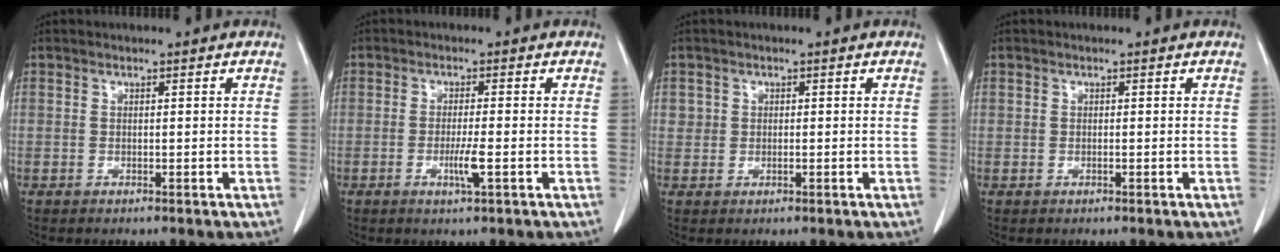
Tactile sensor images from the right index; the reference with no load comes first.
{"total": 3.3, "force": [-1.0, -0.1, 3.1], "torque": [-0.060, -0.007, -0.019]}
{"total": 1.5, "force": [0.4, 1.4, 0.2], "torque": [0.007, 0.002, 0.002]}
{"total": 0.0}